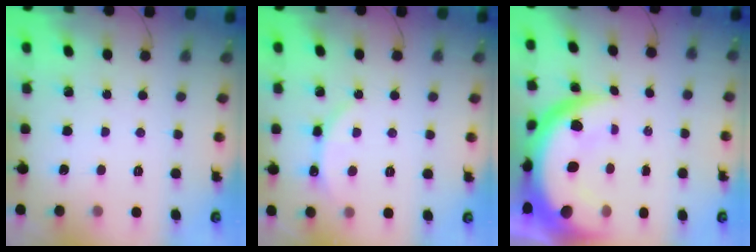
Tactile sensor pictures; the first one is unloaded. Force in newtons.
{"total": 2.9, "press": 2.9, "slide": 0.3}
{"total": 16.1, "press": 16.1, "slide": 1.5}